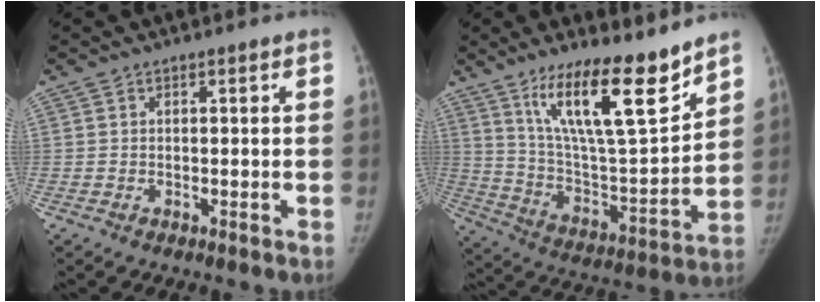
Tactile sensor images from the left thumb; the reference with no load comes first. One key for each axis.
{"total": 19.8, "fx": 13.2, "fy": 4.5, "fz": 14.0, "tx": -0.206, "ty": -0.081, "tz": 0.235}